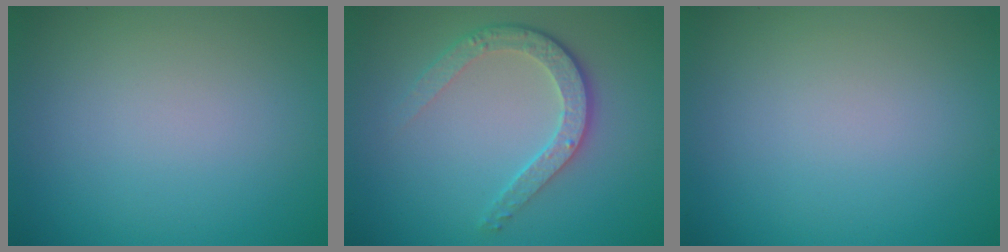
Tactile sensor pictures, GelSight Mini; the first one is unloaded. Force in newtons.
{"total": 3.9, "press": 2.9, "slide": 2.5}
{"total": 0.0}